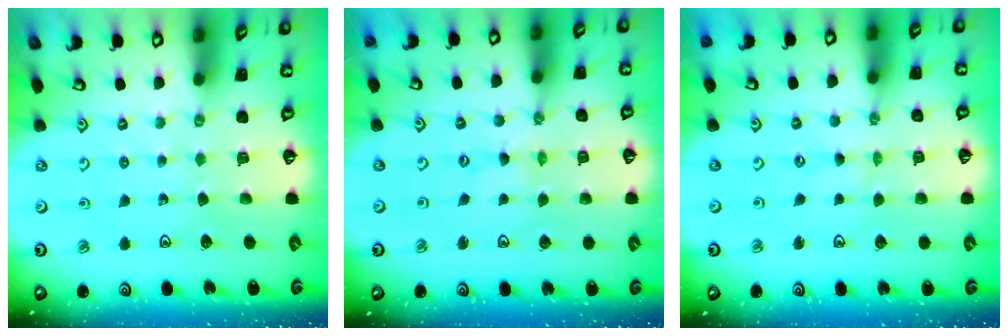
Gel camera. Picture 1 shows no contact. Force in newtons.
{"total": 0.7, "press": 0.7, "slide": 0.1}
{"total": 0.7, "press": 0.6, "slide": 0.1}